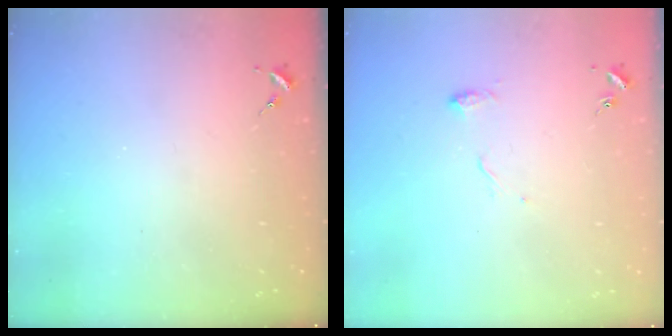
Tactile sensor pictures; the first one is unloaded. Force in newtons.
{"total": 6.8, "press": 6.8, "slide": 0.7}